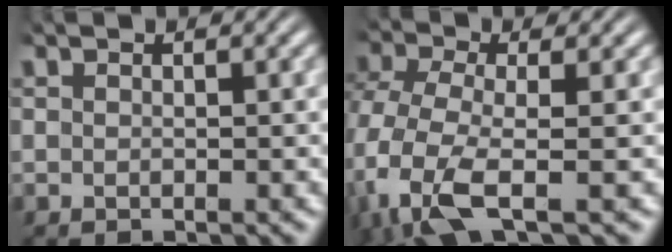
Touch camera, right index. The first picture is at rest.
{"total": 8.9, "force": [-2.8, 6.6, 5.2], "torque": [-0.163, -0.054, -0.037]}